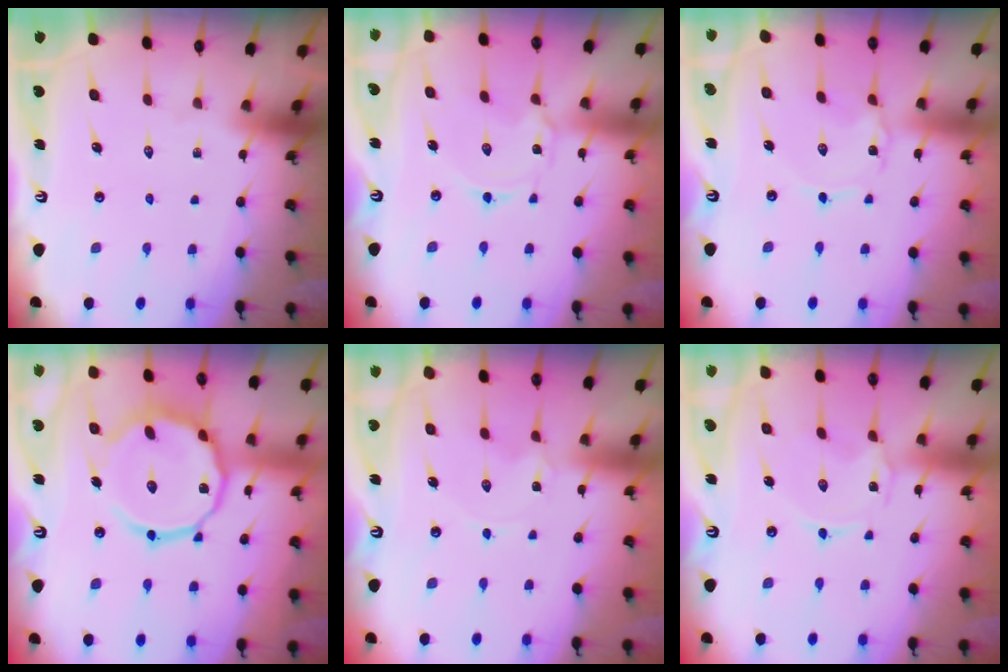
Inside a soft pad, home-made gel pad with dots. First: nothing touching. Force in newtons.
{"total": 1.7, "press": 1.7, "slide": 0.2}
{"total": 1.9, "press": 1.9, "slide": 0.3}
{"total": 17.1, "press": 17.0, "slide": 1.3}
{"total": 1.1, "press": 1.0, "slide": 0.2}
{"total": 0.0}